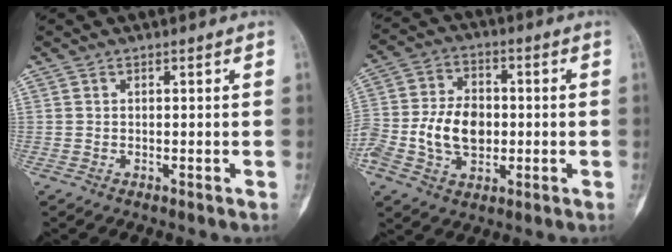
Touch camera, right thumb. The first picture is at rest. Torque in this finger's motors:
{"motor_torque": [0.51, 0.38, 1.04, -0.25, 0.04]}